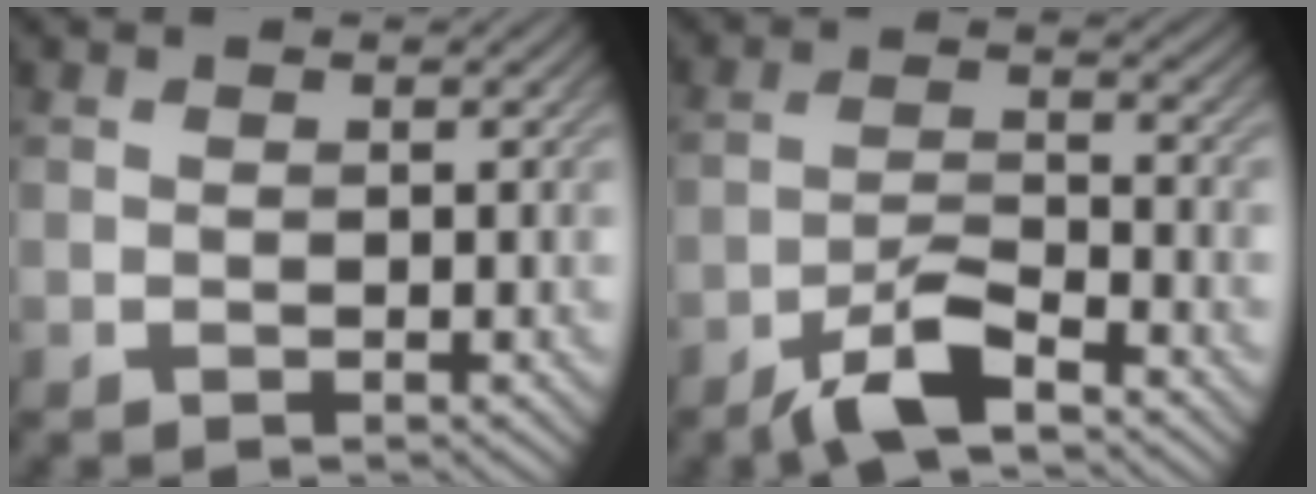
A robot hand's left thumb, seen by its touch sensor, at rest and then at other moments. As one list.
[{"total": 6.5, "force": [-4.7, 1.4, 4.2], "torque": [-0.082, 0.003, -0.094]}]